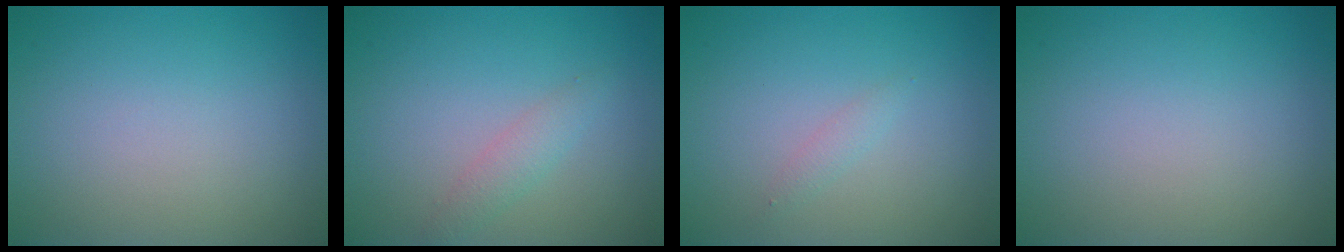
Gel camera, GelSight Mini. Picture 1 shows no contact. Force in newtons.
{"total": 1.5, "press": 1.5, "slide": 0.0}
{"total": 0.8, "press": 0.8, "slide": 0.1}
{"total": 0.0}